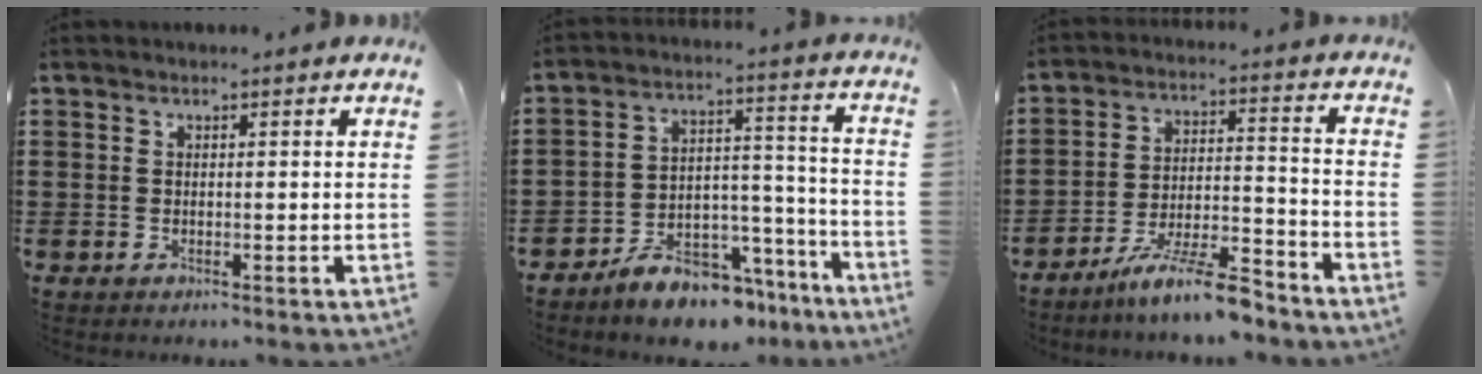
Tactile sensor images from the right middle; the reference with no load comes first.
{"total": 8.3, "force": [-7.5, 2.7, 2.3], "torque": [-0.033, 0.032, -0.138]}
{"total": 9.4, "force": [-7.9, 0.3, 5.0], "torque": [-0.090, 0.005, -0.149]}